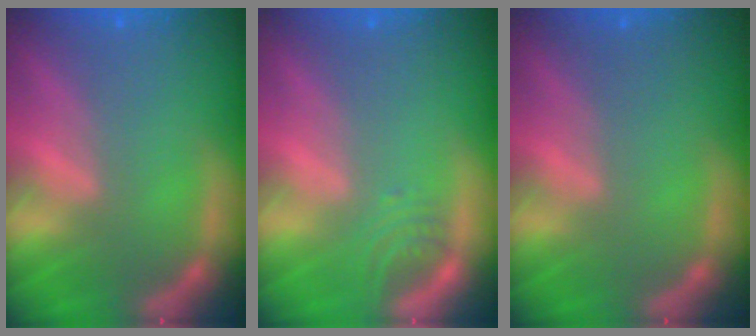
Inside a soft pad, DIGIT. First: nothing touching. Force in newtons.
{"total": 2.0}
{"total": 0.0}